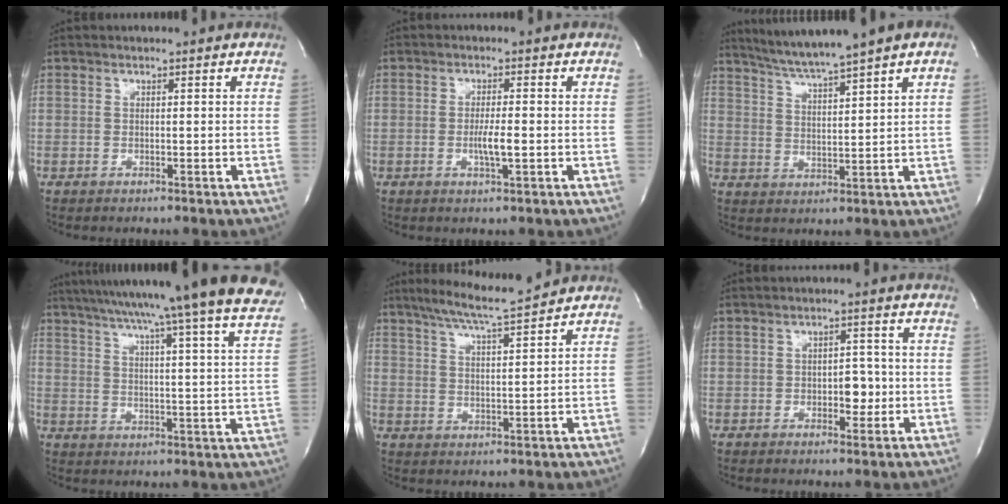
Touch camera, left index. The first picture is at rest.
{"total": 3.2, "force": [-0.8, 0.1, 3.1], "torque": [-0.061, -0.005, -0.013]}
{"total": 8.7, "force": [7.0, -1.3, 5.1], "torque": [-0.085, 0.014, 0.120]}
{"total": 29.3, "force": [25.5, -1.2, 14.5], "torque": [-0.232, -0.048, 0.325]}
{"total": 8.7, "force": [7.6, -1.0, 4.2], "torque": [-0.074, 0.000, 0.125]}
{"total": 3.7, "force": [-0.8, 2.1, 2.9], "torque": [-0.033, 0.005, -0.008]}